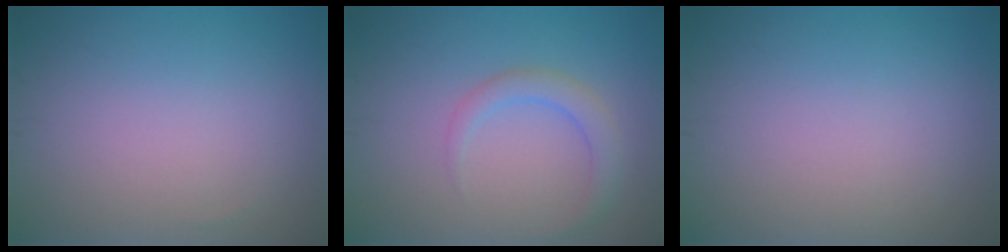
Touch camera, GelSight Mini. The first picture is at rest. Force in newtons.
{"total": 2.2, "press": 2.2, "slide": 0.1}
{"total": 0.0}